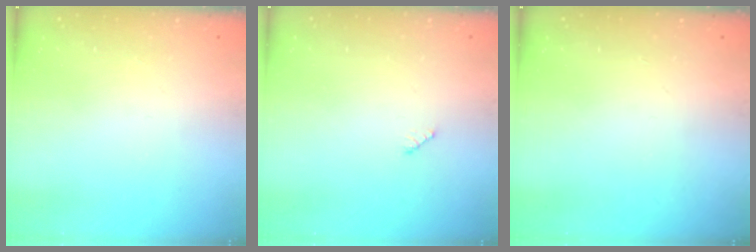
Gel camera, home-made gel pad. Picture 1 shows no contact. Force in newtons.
{"total": 3.2, "press": 3.2, "slide": 0.4}
{"total": 0.0}